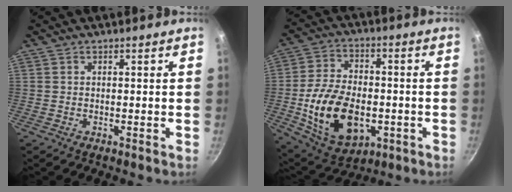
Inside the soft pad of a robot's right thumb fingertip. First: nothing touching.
{"total": 19.0, "force": [-3.9, 12.0, 14.2], "torque": [-0.244, 0.017, -0.052]}